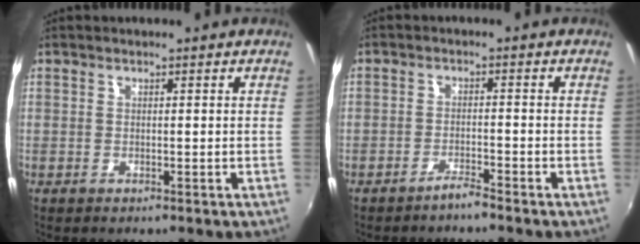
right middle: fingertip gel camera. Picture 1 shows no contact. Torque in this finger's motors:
{"motor_torque": [1.10, -1.04, 0.46, 0.15]}